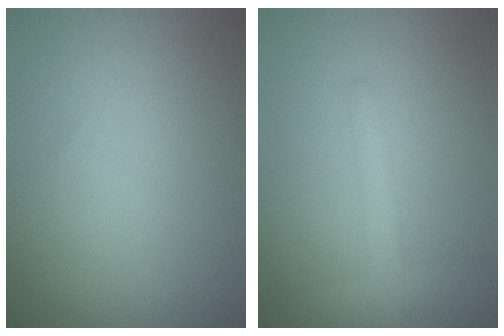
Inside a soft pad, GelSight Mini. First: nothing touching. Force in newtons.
{"total": 2.6, "press": 2.6, "slide": 0.1}